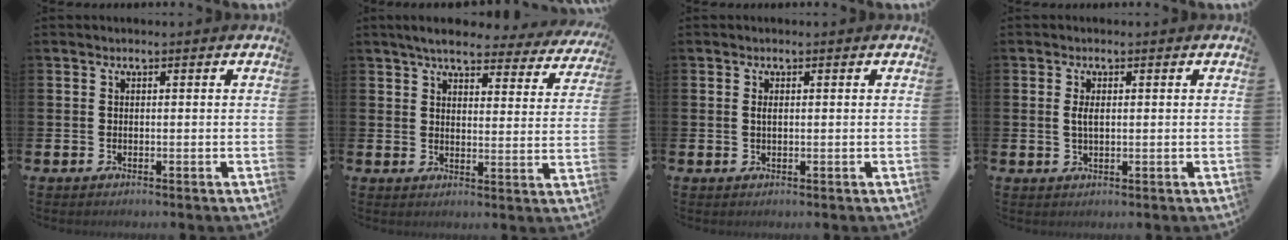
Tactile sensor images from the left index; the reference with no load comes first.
{"total": 5.5, "force": [5.0, 1.0, 1.9], "torque": [-0.052, -0.027, 0.086]}
{"total": 0.8, "force": [0.2, 0.3, 0.7], "torque": [-0.011, 0.001, 0.003]}
{"total": 1.9, "force": [0.4, 0.8, 1.7], "torque": [-0.032, 0.005, 0.005]}